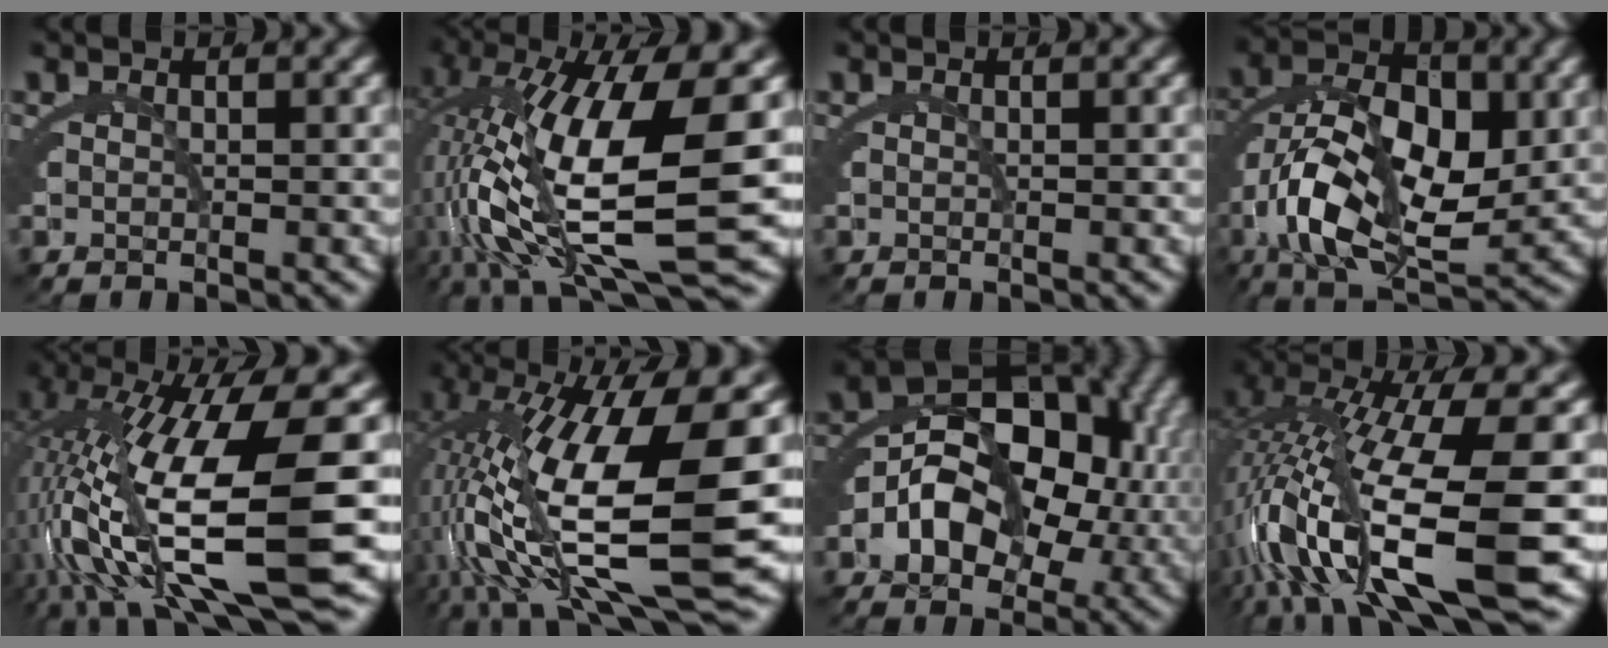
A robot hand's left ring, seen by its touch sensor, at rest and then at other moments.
{"total": 14.7, "force": [-2.8, 5.7, 13.2], "torque": [-0.264, -0.038, -0.012]}
{"total": 0.0}
{"total": 12.6, "force": [-0.9, 7.3, 10.2], "torque": [-0.181, -0.029, -0.002]}
{"total": 14.5, "force": [-3.2, 5.3, 13.1], "torque": [-0.255, -0.023, -0.021]}
{"total": 16.2, "force": [-3.2, 6.3, 14.6], "torque": [-0.267, -0.029, -0.017]}
{"total": 15.6, "force": [1.0, 11.0, 11.0], "torque": [-0.176, 0.008, 0.002]}
{"total": 13.0, "force": [-2.6, 5.3, 11.6], "torque": [-0.257, -0.032, -0.011]}